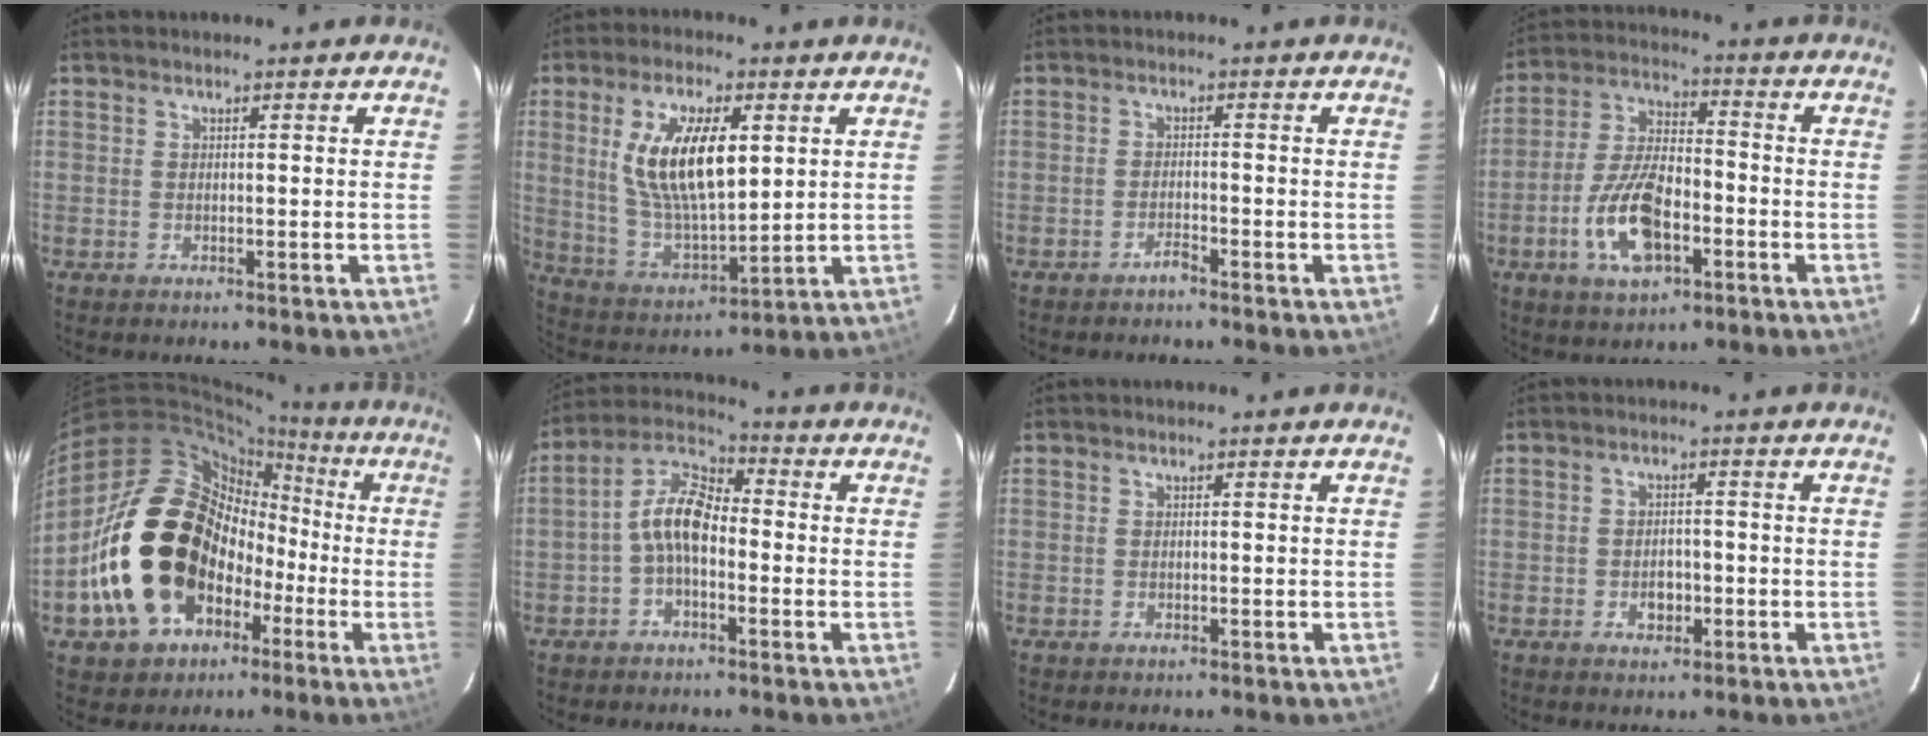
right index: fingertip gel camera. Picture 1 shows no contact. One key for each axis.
{"total": 15.5, "fx": 4.0, "fy": 6.2, "fz": 13.6, "tx": -0.263, "ty": 0.001, "tz": 0.086}
{"total": 1.6, "fx": -1.5, "fy": 0.1, "fz": 0.5, "tx": -0.012, "ty": 0.001, "tz": -0.028}
{"total": 13.1, "fx": -5.0, "fy": 6.2, "fz": 10.4, "tx": -0.218, "ty": 0.002, "tz": -0.088}
{"total": 23.7, "fx": -5.0, "fy": 18.4, "fz": 14.1, "tx": -0.298, "ty": 0.035, "tz": -0.056}
{"total": 8.0, "fx": -1.9, "fy": 4.1, "fz": 6.6, "tx": -0.141, "ty": 0.026, "tz": -0.043}
{"total": 0.0}
{"total": 3.2, "fx": -1.2, "fy": 2.3, "fz": 1.9, "tx": -0.033, "ty": 0.004, "tz": -0.017}